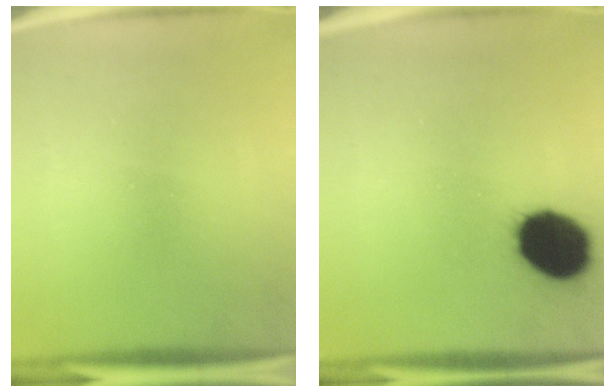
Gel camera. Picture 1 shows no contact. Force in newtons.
{"total": 15.8}